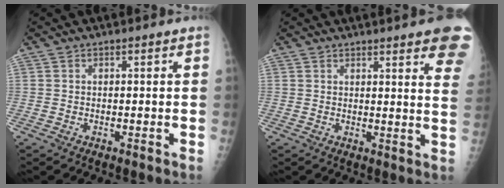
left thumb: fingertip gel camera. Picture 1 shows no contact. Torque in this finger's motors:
{"motor_torque": [2.68, 1.90, 0.85, -0.89, 0.09]}